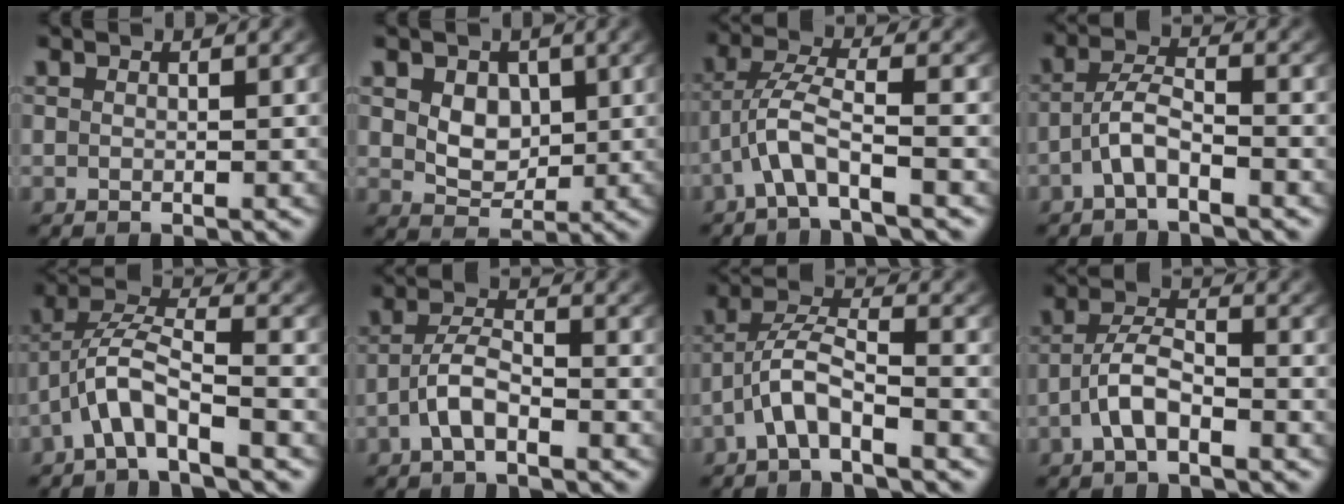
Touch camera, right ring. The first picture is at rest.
{"total": 4.4, "force": [1.1, 3.5, 2.5], "torque": [-0.046, -0.020, 0.032]}
{"total": 3.4, "force": [-1.2, 0.9, 3.0], "torque": [-0.081, -0.011, -0.018]}
{"total": 3.2, "force": [-2.0, 1.3, 2.2], "torque": [-0.040, -0.004, -0.037]}
{"total": 5.4, "force": [-0.7, 3.4, 4.1], "torque": [-0.094, -0.007, -0.023]}
{"total": 3.3, "force": [-2.0, 1.4, 2.2], "torque": [-0.038, -0.004, -0.037]}
{"total": 4.2, "force": [-1.3, 2.4, 3.2], "torque": [-0.070, -0.008, -0.028]}
{"total": 3.7, "force": [-2.0, 1.8, 2.5], "torque": [-0.047, -0.007, -0.036]}